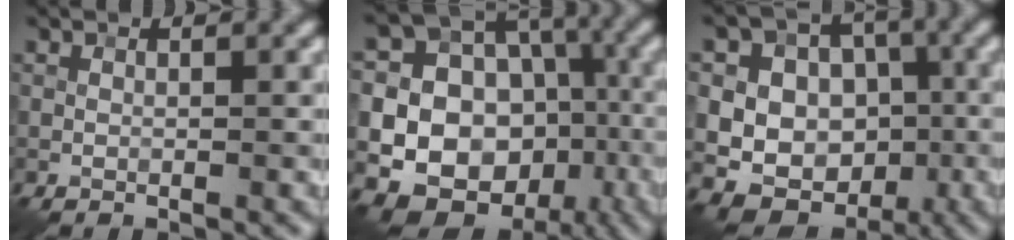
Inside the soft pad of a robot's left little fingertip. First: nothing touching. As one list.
[{"total": 17.8, "force": [-4.4, 15.7, 7.2], "torque": [-0.145, -0.004, -0.067]}, {"total": 14.4, "force": [-1.4, 13.2, 5.5], "torque": [-0.098, 0.038, -0.039]}]